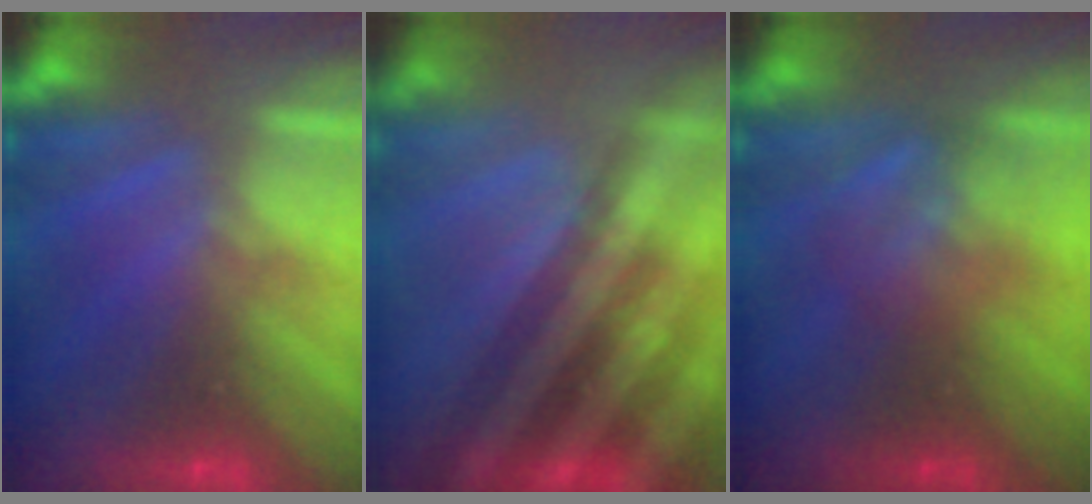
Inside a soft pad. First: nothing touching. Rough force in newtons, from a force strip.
{"total": 3.4}
{"total": 2.5}